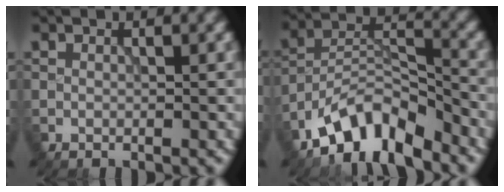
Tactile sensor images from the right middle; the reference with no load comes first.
{"total": 7.6, "force": [-5.9, 2.6, 3.9], "torque": [-0.059, 0.006, -0.115]}